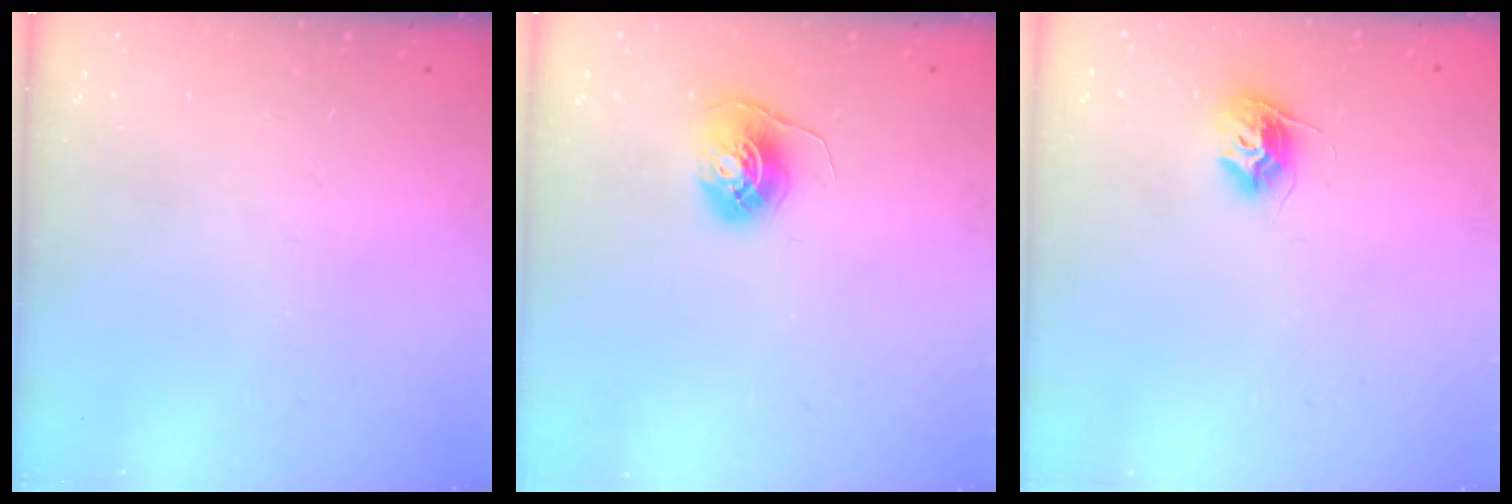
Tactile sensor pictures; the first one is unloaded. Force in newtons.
{"total": 6.9, "press": 6.9, "slide": 0.5}
{"total": 9.3, "press": 9.3, "slide": 0.5}